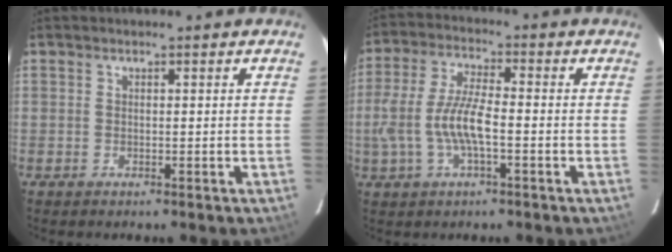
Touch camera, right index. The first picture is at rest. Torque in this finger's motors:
{"motor_torque": [0.94, -0.68, 0.42, 0.20]}